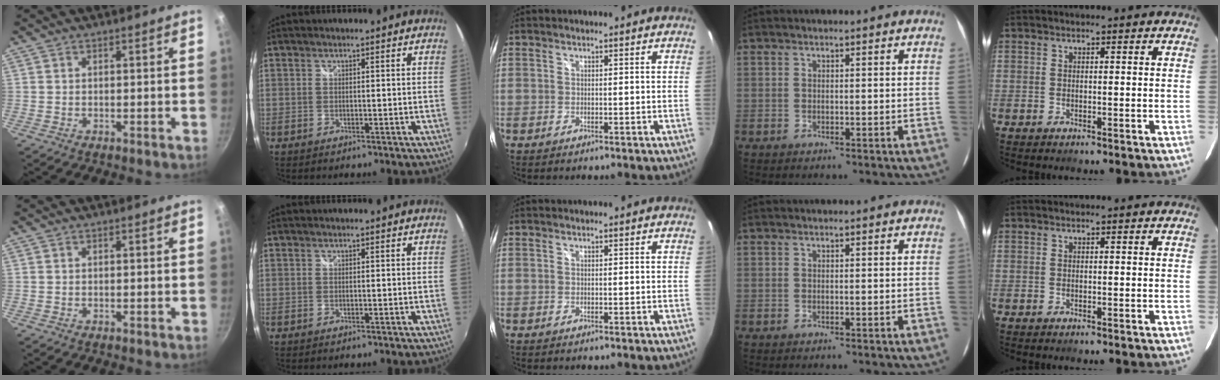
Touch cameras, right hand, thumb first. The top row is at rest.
{}